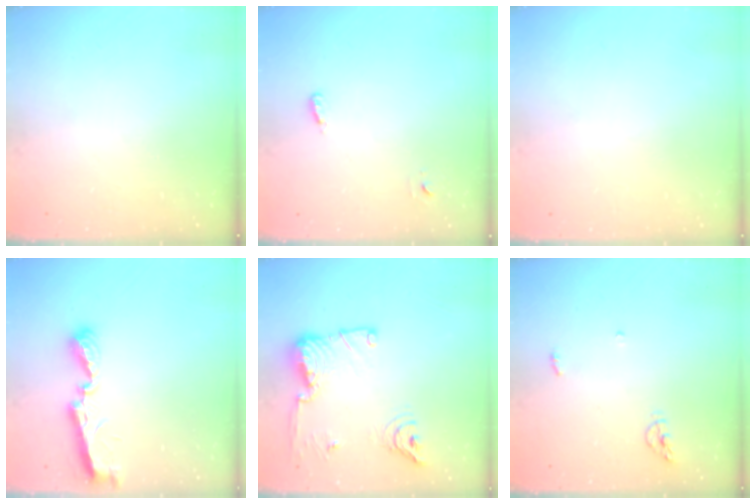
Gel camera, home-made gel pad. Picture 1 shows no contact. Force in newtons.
{"total": 3.2, "press": 2.9, "slide": 1.4}
{"total": 0.8, "press": 0.8, "slide": 0.1}
{"total": 7.6, "press": 7.5, "slide": 0.3}
{"total": 14.7, "press": 14.6, "slide": 2.1}
{"total": 5.4, "press": 5.4, "slide": 0.5}